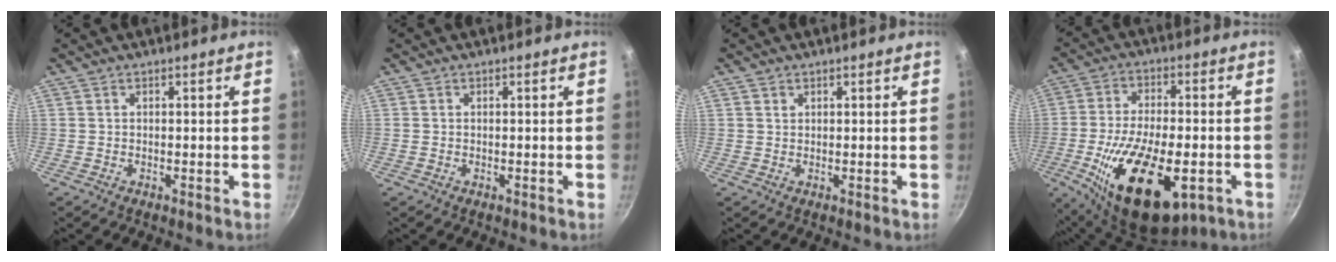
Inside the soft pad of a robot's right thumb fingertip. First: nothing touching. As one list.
[{"total": 0.0}, {"total": 0.8, "force": [0.5, 0.6, 0.2], "torque": [-0.004, 0.000, 0.009]}, {"total": 21.3, "force": [-6.9, 10.3, 17.3], "torque": [-0.287, 0.010, -0.104]}]